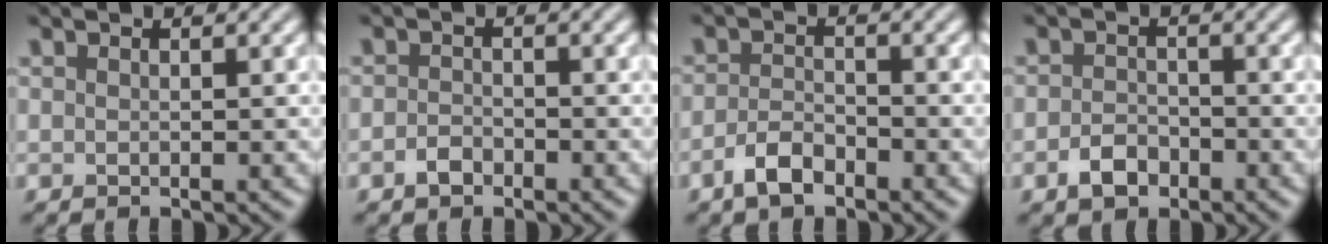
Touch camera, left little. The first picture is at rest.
{"total": 1.6, "force": [-1.1, 1.0, 0.6], "torque": [-0.009, 0.003, -0.027]}
{"total": 2.7, "force": [-1.9, 1.1, 1.5], "torque": [-0.028, 0.003, -0.043]}
{"total": 2.6, "force": [-1.5, 1.7, 1.2], "torque": [-0.015, 0.003, -0.035]}